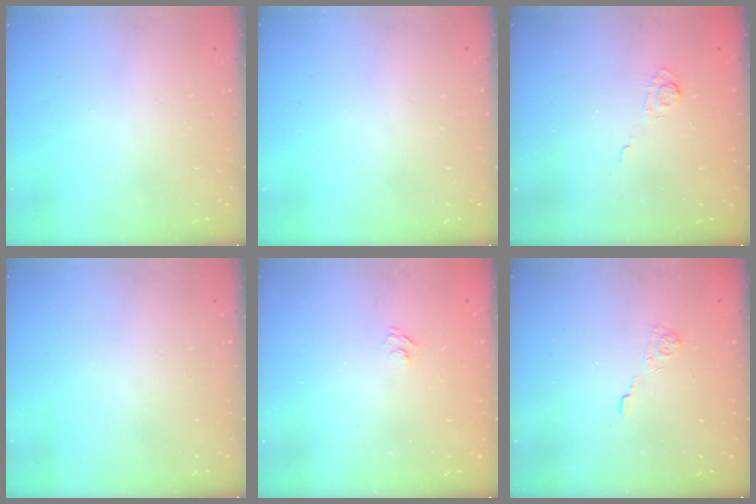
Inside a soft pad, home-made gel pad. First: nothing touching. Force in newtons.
{"total": 0.0}
{"total": 3.1, "press": 2.7, "slide": 1.6}
{"total": 0.0}
{"total": 2.7, "press": 2.5, "slide": 0.9}
{"total": 3.7, "press": 3.4, "slide": 1.4}